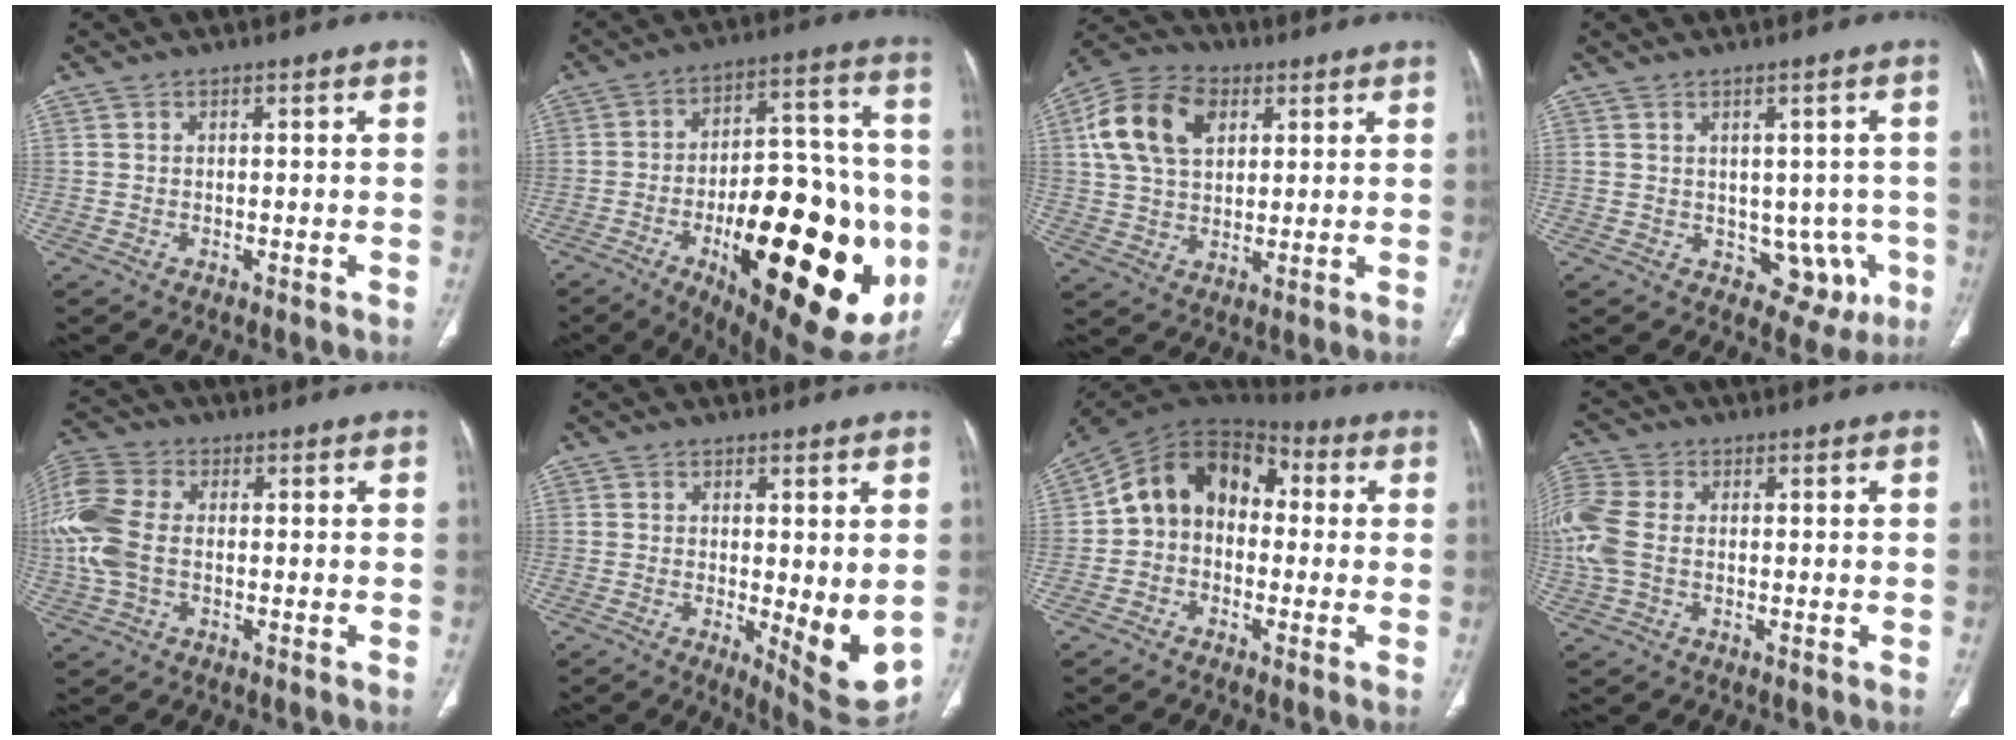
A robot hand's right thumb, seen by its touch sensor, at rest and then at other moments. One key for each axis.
{"total": 35.0, "fx": -9.5, "fy": 14.8, "fz": 30.2, "tx": -0.366, "ty": 0.015, "tz": -0.118}
{"total": 14.2, "fx": 4.5, "fy": 9.5, "fz": 9.5, "tx": -0.166, "ty": 0.009, "tz": 0.081}
{"total": 7.1, "fx": -1.2, "fy": 5.4, "fz": 4.4, "tx": -0.010, "ty": -0.001, "tz": 0.000}
{"total": 12.5, "fx": -0.4, "fy": 8.2, "fz": 9.4, "tx": -0.242, "ty": 0.022, "tz": -0.008}
{"total": 9.2, "fx": -1.0, "fy": 3.0, "fz": 8.6, "tx": -0.109, "ty": -0.026, "tz": -0.007}
{"total": 13.3, "fx": 0.3, "fy": 10.3, "fz": 8.4, "tx": -0.111, "ty": 0.049, "tz": -0.012}
{"total": 9.3, "fx": -0.3, "fy": 6.4, "fz": 6.8, "tx": -0.188, "ty": 0.018, "tz": -0.009}